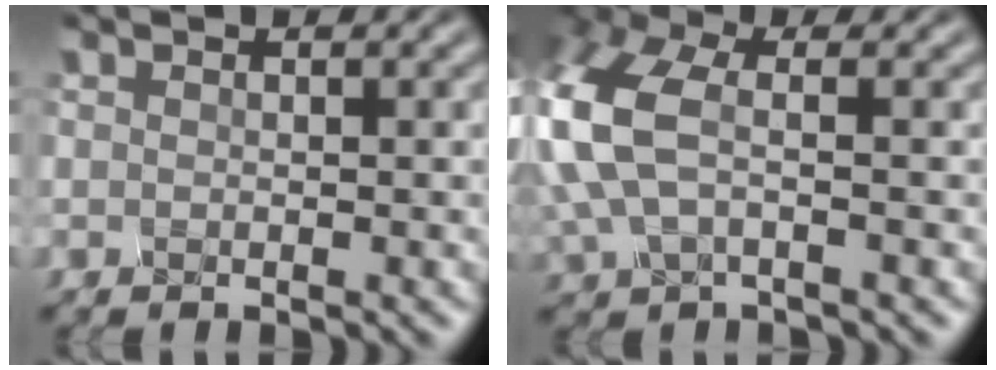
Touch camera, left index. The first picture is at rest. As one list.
[{"total": 5.2, "force": [1.1, 2.6, 4.4], "torque": [-0.147, 0.012, 0.023]}]